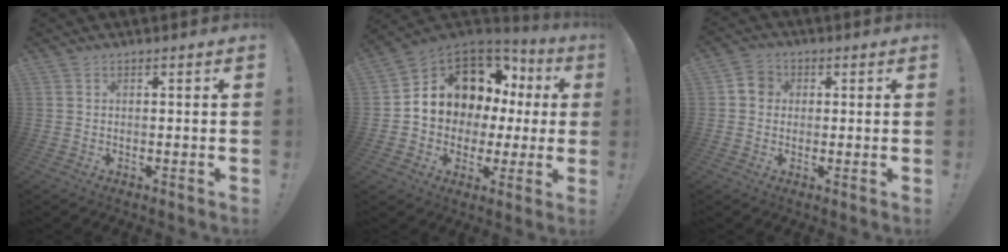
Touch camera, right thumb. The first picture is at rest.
{"total": 11.3, "force": [4.5, 8.9, 5.4], "torque": [-0.077, -0.045, 0.094]}
{"total": 4.9, "force": [0.3, 4.5, 2.0], "torque": [-0.031, 0.014, 0.007]}